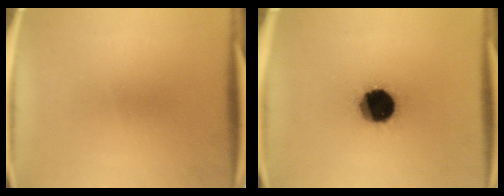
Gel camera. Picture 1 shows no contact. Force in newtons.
{"total": 18.4}